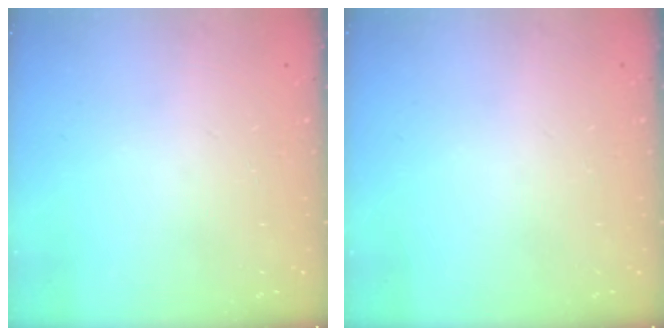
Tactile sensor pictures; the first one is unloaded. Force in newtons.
{"total": 0.0}